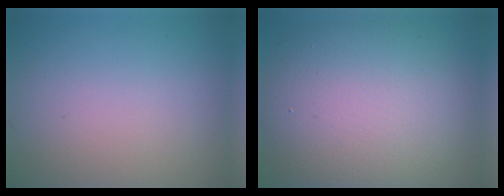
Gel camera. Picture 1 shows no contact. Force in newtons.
{"total": 11.6, "press": 11.5, "slide": 0.6}